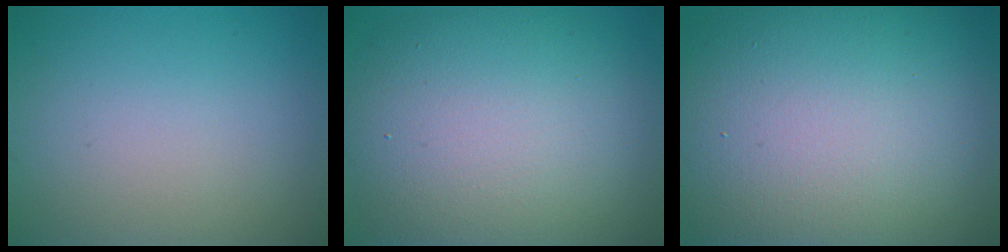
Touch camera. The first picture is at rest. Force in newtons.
{"total": 12.8, "press": 12.8, "slide": 0.5}
{"total": 18.1, "press": 18.1, "slide": 1.5}